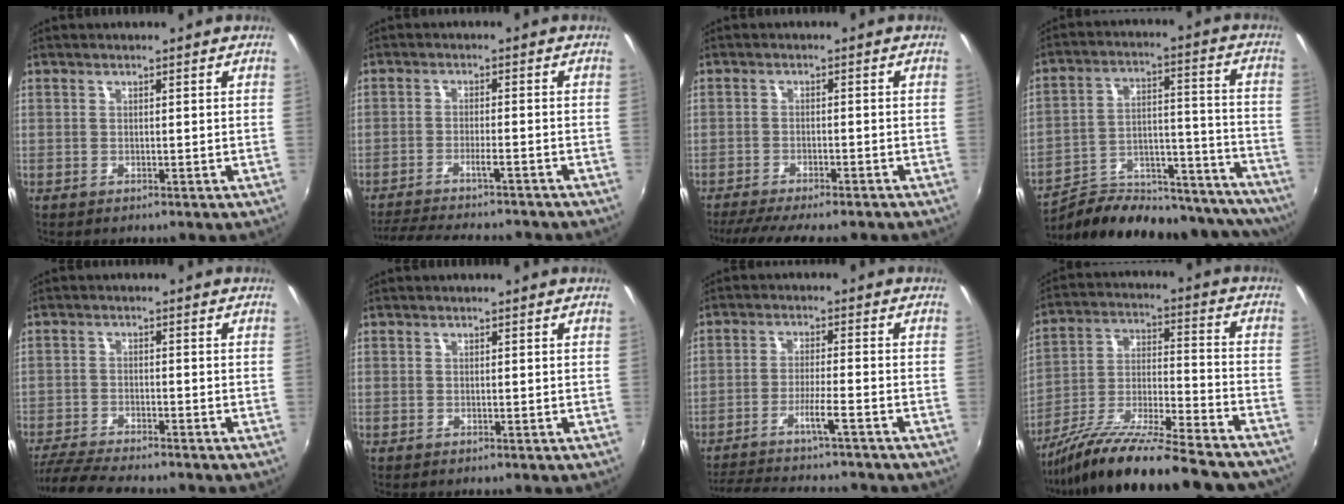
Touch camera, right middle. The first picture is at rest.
{"total": 14.4, "force": [-12.9, 2.0, 6.1], "torque": [-0.129, -0.011, -0.190]}
{"total": 11.4, "force": [-9.7, 1.8, 5.6], "torque": [-0.121, -0.028, -0.148]}
{"total": 28.4, "force": [-24.7, 9.2, 10.4], "torque": [-0.163, 0.036, -0.327]}
{"total": 9.5, "force": [-8.6, 1.0, 3.9], "torque": [-0.104, -0.024, -0.151]}
{"total": 0.0}
{"total": 12.9, "force": [-11.5, -0.1, 5.8], "torque": [-0.120, -0.005, -0.184]}
{"total": 26.6, "force": [-22.5, 4.1, 13.6], "torque": [-0.235, -0.044, -0.334]}